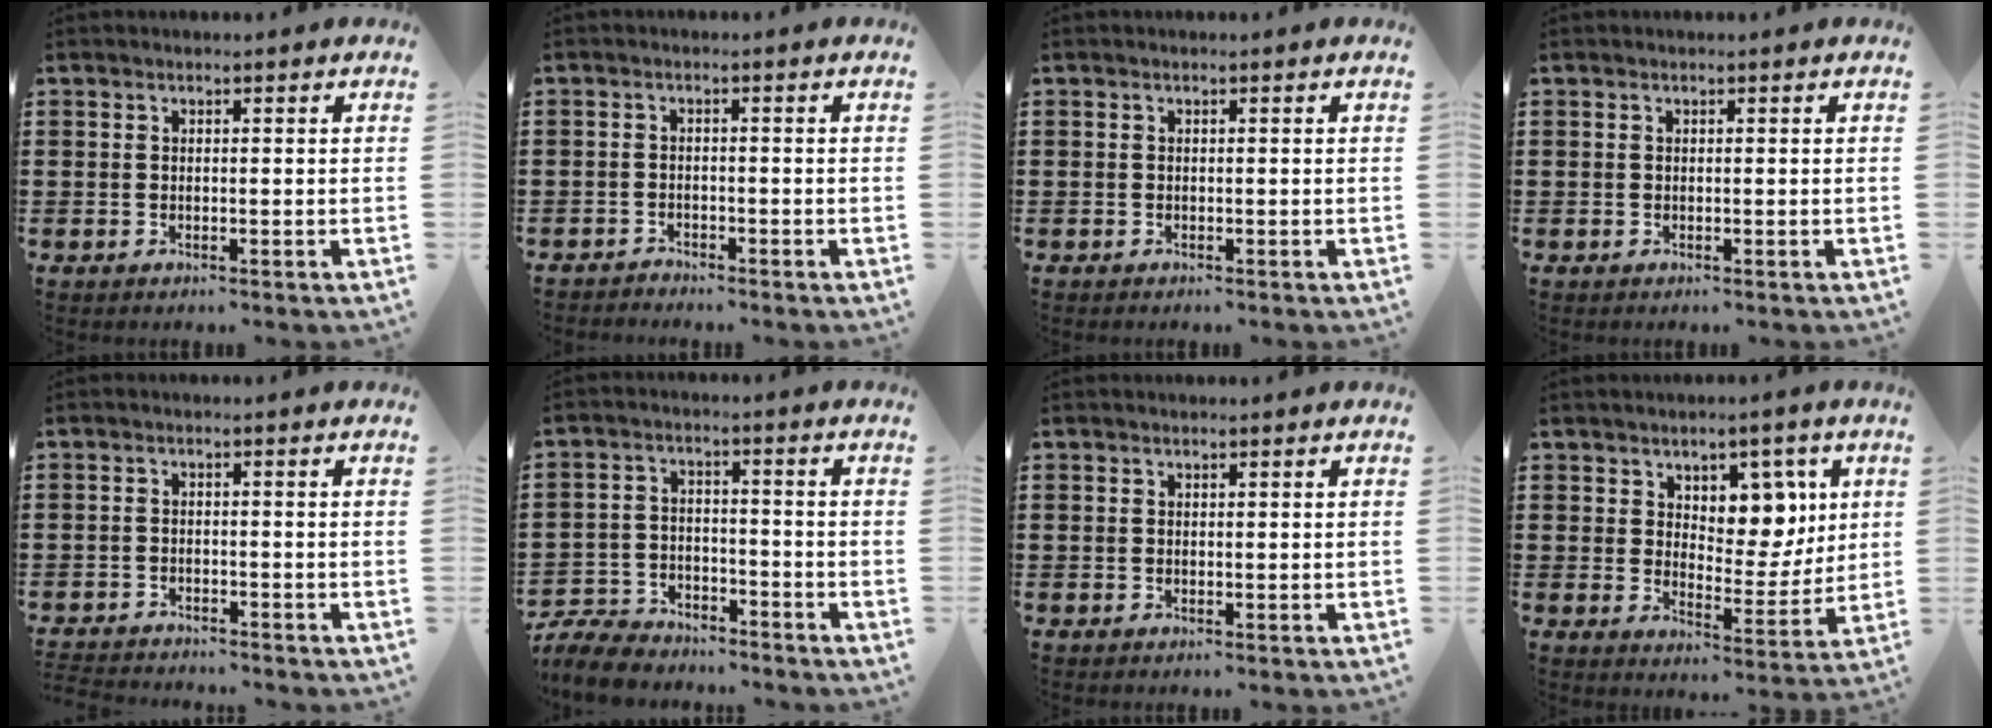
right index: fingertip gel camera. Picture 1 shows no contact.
{"total": 1.4, "force": [-1.4, 0.2, -0.1], "torque": [-0.003, 0.004, -0.031]}
{"total": 0.0}
{"total": 0.0}
{"total": 1.9, "force": [-1.9, 0.1, -0.1], "torque": [-0.003, 0.000, -0.042]}
{"total": 6.7, "force": [-6.4, 1.5, 1.2], "torque": [-0.039, 0.009, -0.132]}
{"total": 0.0}
{"total": 6.8, "force": [3.6, 4.7, 3.3], "torque": [-0.057, -0.012, 0.059]}